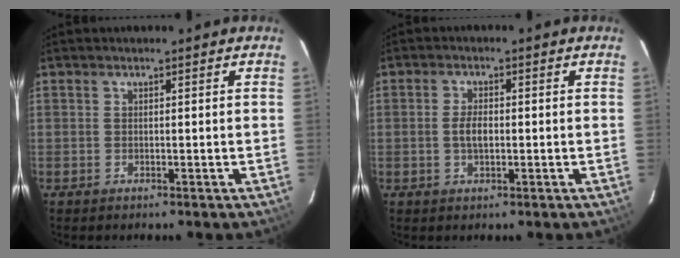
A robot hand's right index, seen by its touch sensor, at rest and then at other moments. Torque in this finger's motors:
{"motor_torque": [0.70, -0.07, 0.32, 0.08]}